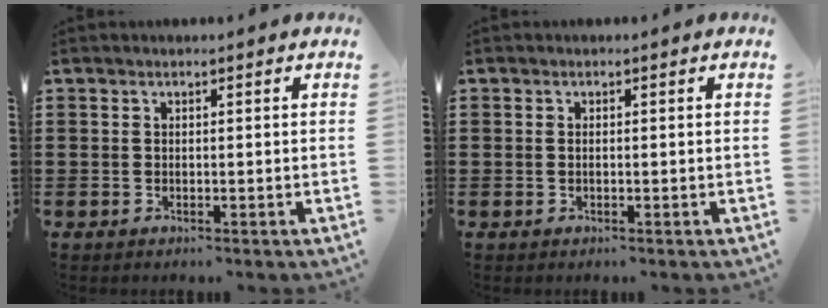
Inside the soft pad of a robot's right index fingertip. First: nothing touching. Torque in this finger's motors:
{"motor_torque": [0.38, 0.87, -0.01, -0.01]}